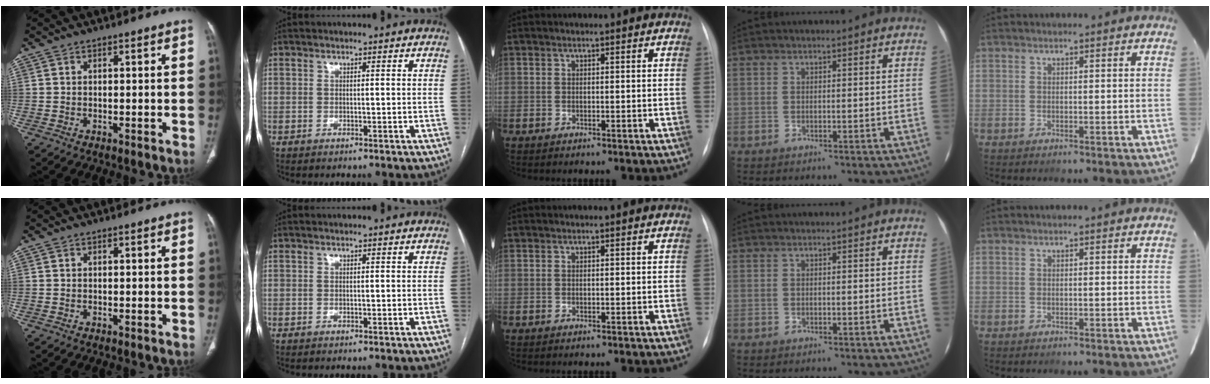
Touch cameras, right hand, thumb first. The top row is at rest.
{}